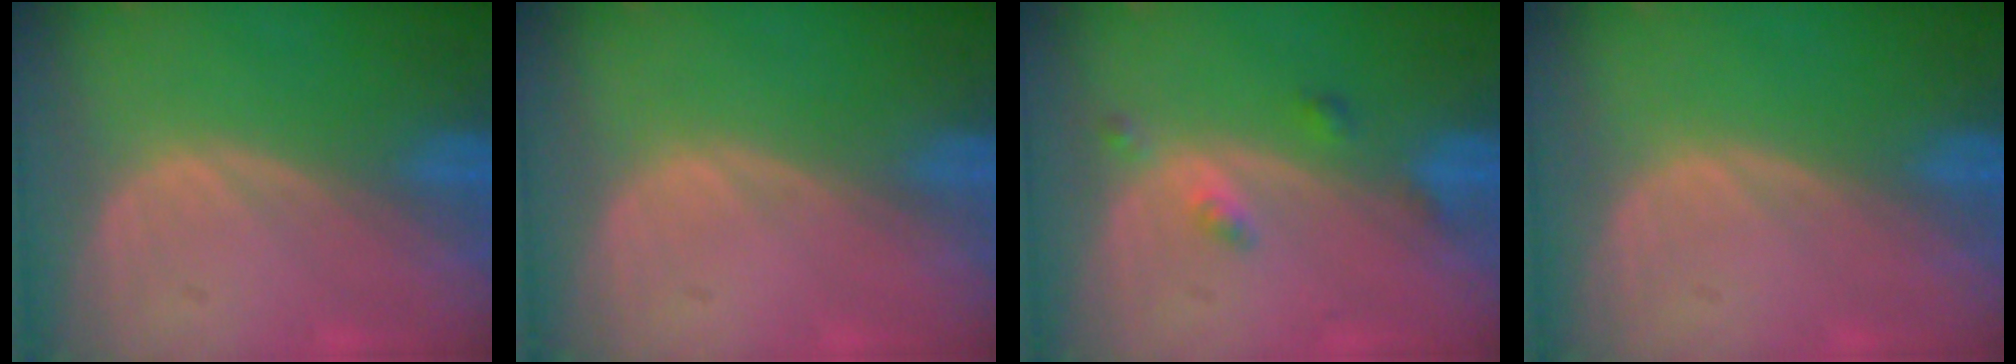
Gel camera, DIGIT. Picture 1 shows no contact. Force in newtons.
{"total": 0.0}
{"total": 2.5, "press": 2.5, "slide": 0.2}
{"total": 0.0}